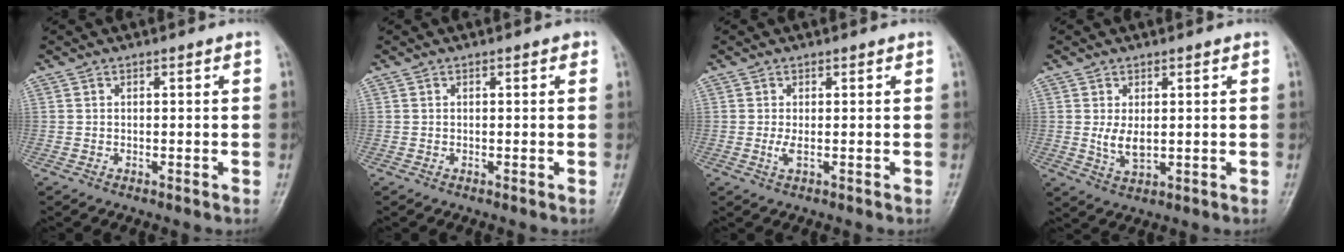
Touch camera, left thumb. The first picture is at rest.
{"total": 0.6, "force": [0.3, 0.3, 0.4], "torque": [-0.002, 0.000, 0.000]}
{"total": 1.6, "force": [0.1, 0.5, 1.5], "torque": [-0.034, -0.005, 0.005]}
{"total": 4.0, "force": [0.5, 2.2, 3.3], "torque": [-0.057, -0.012, 0.018]}